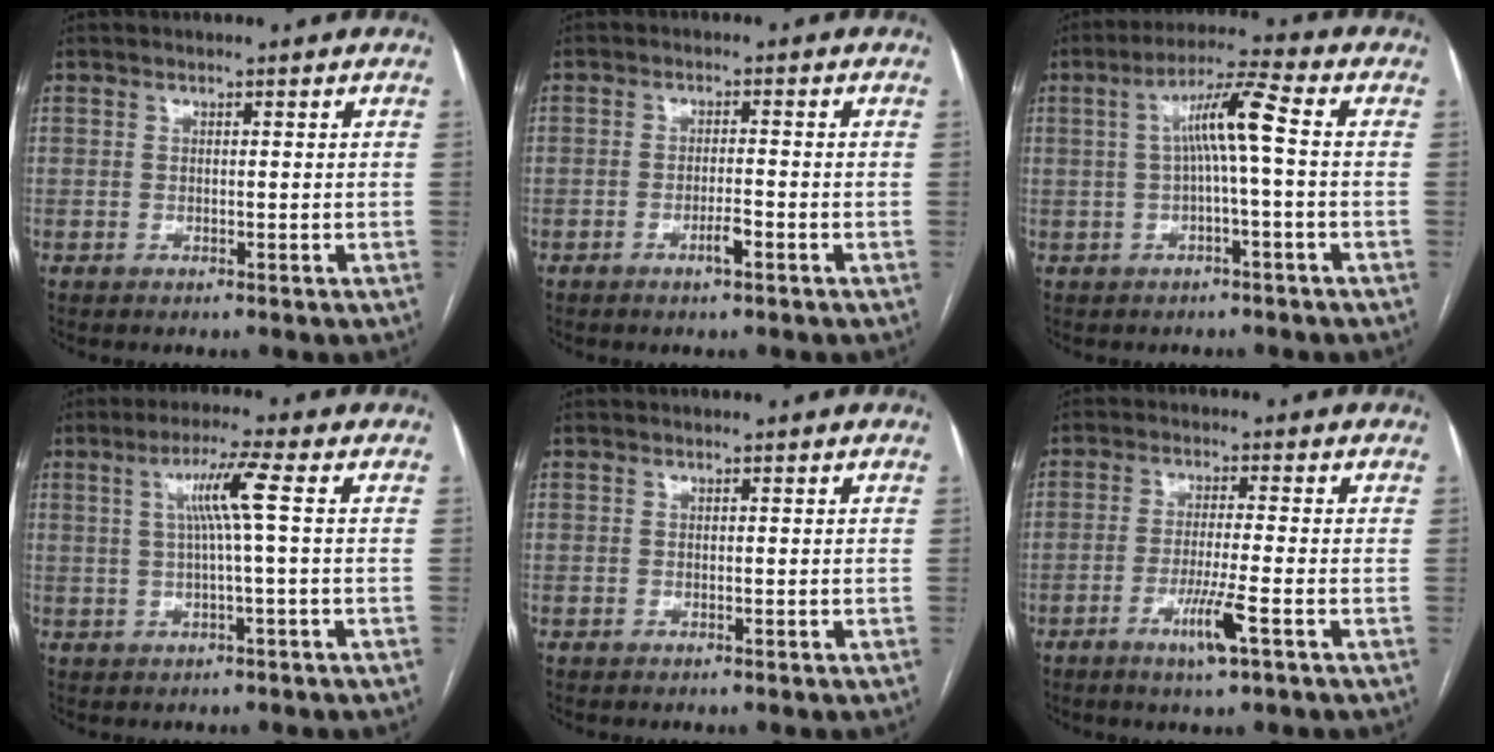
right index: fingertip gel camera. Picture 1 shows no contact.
{"total": 2.5, "force": [-1.4, 0.3, 2.1], "torque": [-0.036, 0.000, -0.023]}
{"total": 7.2, "force": [0.3, -0.2, 7.1], "torque": [-0.126, 0.023, 0.004]}
{"total": 5.9, "force": [1.1, -1.0, 5.7], "torque": [-0.105, 0.010, 0.024]}
{"total": 0.0}
{"total": 5.7, "force": [-2.6, -0.3, 5.1], "torque": [-0.096, -0.012, -0.049]}